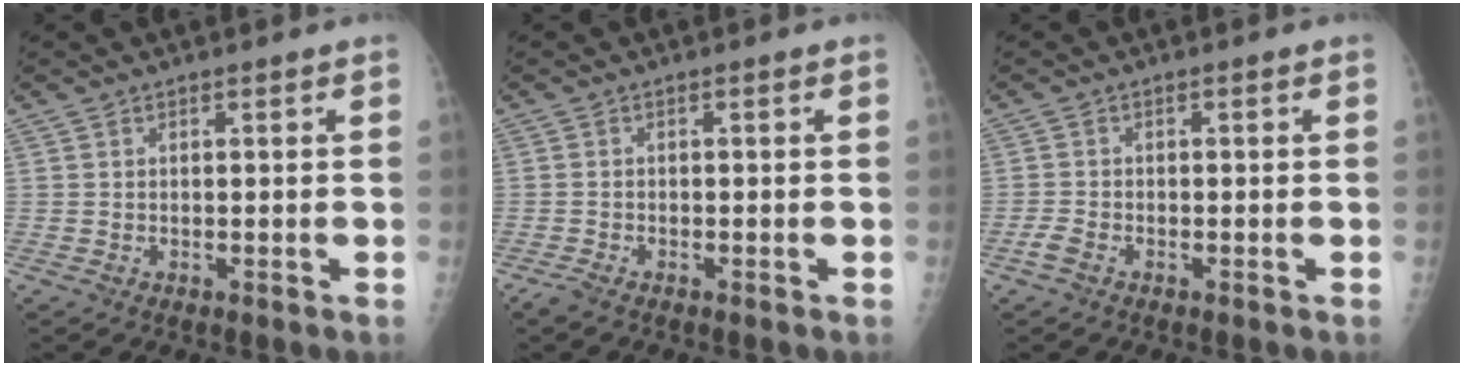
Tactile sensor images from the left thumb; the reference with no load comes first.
{"total": 1.6, "force": [-1.4, 0.3, 0.7], "torque": [-0.027, -0.002, -0.030]}
{"total": 2.0, "force": [-1.2, 1.0, 1.3], "torque": [-0.031, 0.003, -0.025]}